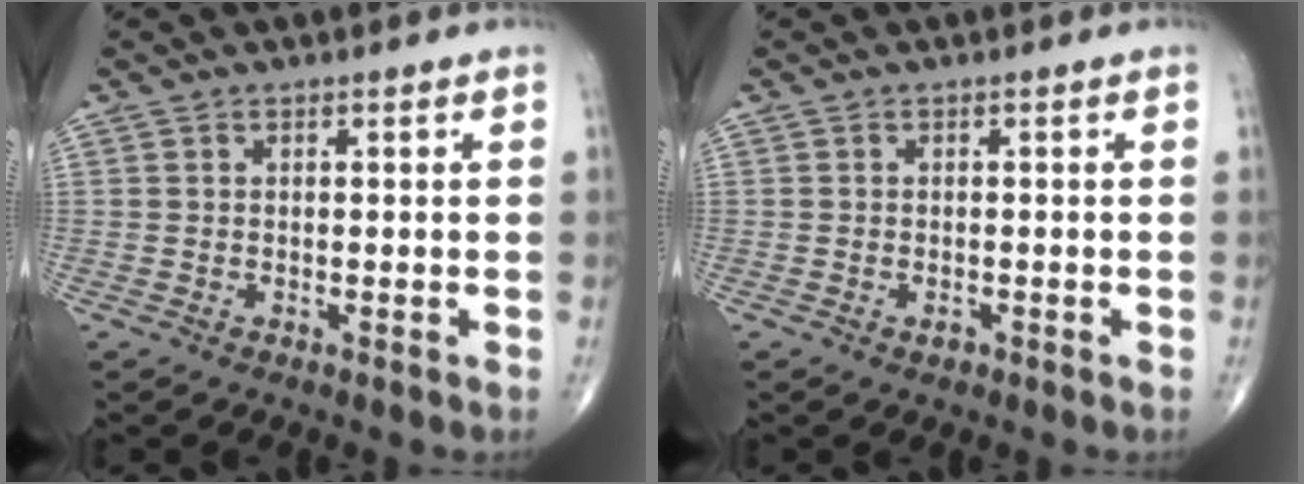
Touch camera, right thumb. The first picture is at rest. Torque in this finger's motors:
{"motor_torque": [-0.13, 0.20, 0.12, 0.18, -0.01]}